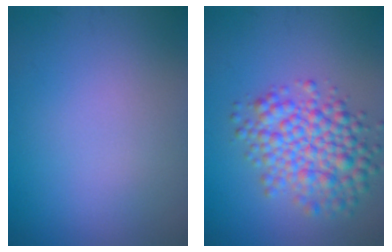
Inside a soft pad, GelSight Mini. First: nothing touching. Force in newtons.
{"total": 5.9, "press": 5.9, "slide": 0.1}